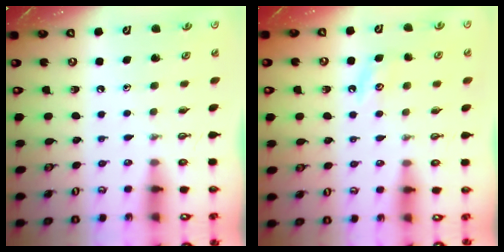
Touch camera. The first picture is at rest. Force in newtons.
{"total": 5.7, "press": 5.7, "slide": 0.4}